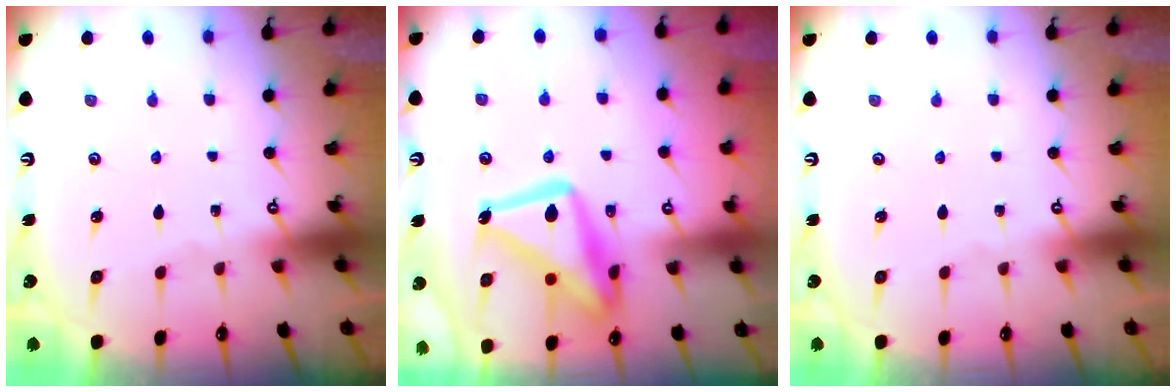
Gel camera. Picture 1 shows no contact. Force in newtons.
{"total": 19.0, "press": 18.9, "slide": 1.4}
{"total": 0.0}